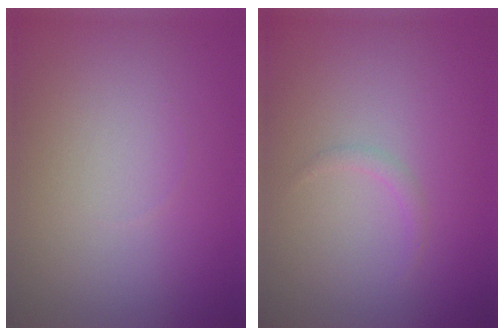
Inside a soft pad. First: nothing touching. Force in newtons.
{"total": 0.7, "press": 0.7, "slide": 0.1}